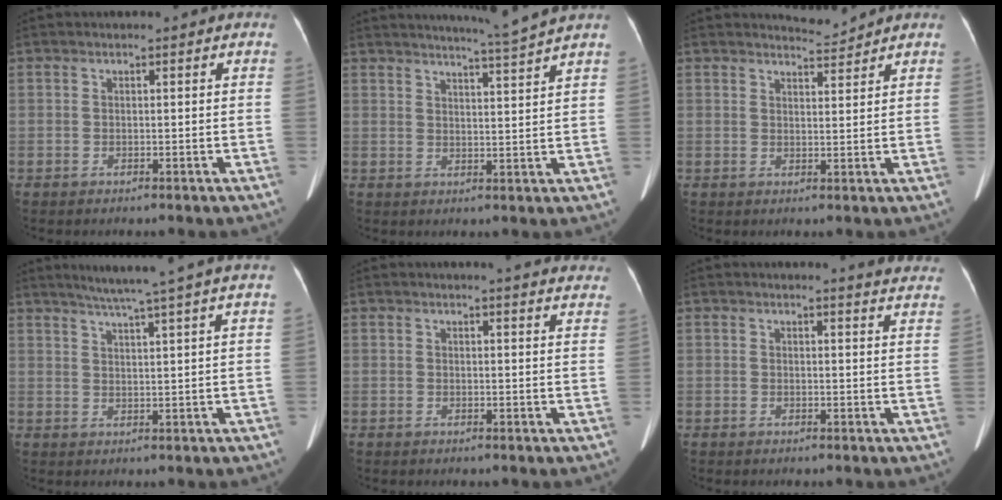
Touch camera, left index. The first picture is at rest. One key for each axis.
{"total": 6.5, "fx": 5.8, "fy": -2.3, "fz": 1.8, "tx": -0.034, "ty": -0.020, "tz": 0.085}
{"total": 2.5, "fx": 2.4, "fy": -0.5, "fz": -0.4, "tx": -0.002, "ty": -0.010, "tz": 0.045}
{"total": 11.3, "fx": 9.3, "fy": -1.8, "fz": 6.2, "tx": -0.096, "ty": 0.006, "tz": 0.117}
{"total": 13.4, "fx": 12.6, "fy": 1.1, "fz": 4.3, "tx": -0.037, "ty": -0.037, "tz": 0.122}
{"total": 8.9, "fx": 8.8, "fy": 0.1, "fz": 1.8, "tx": -0.004, "ty": -0.048, "tz": 0.067}